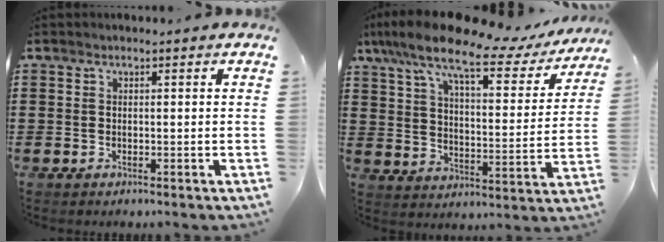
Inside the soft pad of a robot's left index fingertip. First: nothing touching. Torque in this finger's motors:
{"motor_torque": [2.14, 0.00, 0.54, 0.21]}